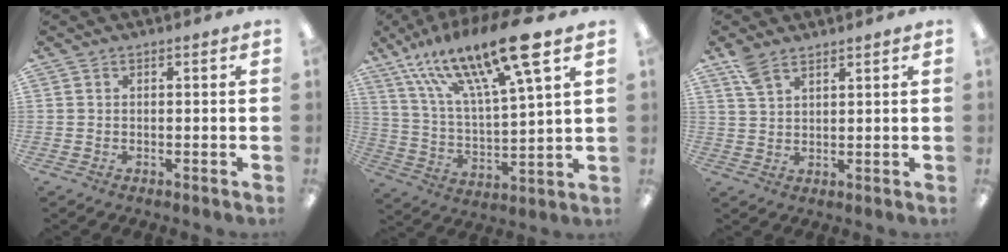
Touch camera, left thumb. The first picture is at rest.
{"total": 21.9, "force": [15.4, 4.6, 14.9], "torque": [-0.273, -0.089, 0.250]}
{"total": 4.6, "force": [3.6, 1.6, 2.3], "torque": [-0.054, -0.011, 0.069]}